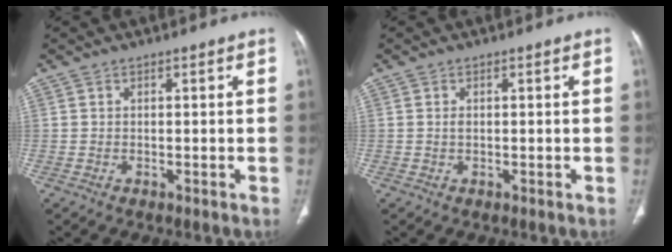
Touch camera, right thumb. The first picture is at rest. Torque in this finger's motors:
{"motor_torque": [0.29, 0.41, 0.59, -0.52, -0.02]}